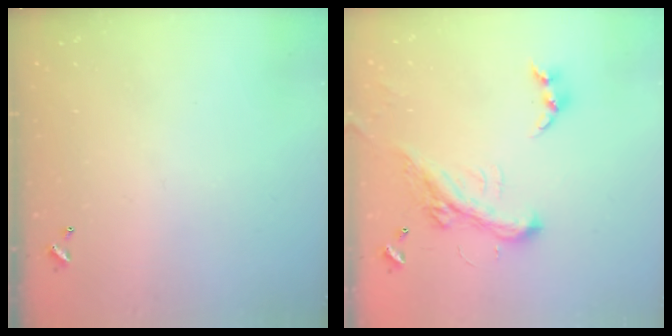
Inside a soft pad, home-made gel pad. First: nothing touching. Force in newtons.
{"total": 5.5, "press": 5.3, "slide": 1.5}